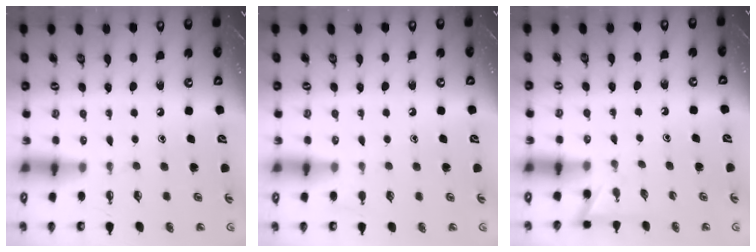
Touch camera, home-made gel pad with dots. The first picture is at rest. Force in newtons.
{"total": 3.4, "press": 3.3, "slide": 0.3}
{"total": 2.3, "press": 2.3, "slide": 0.2}